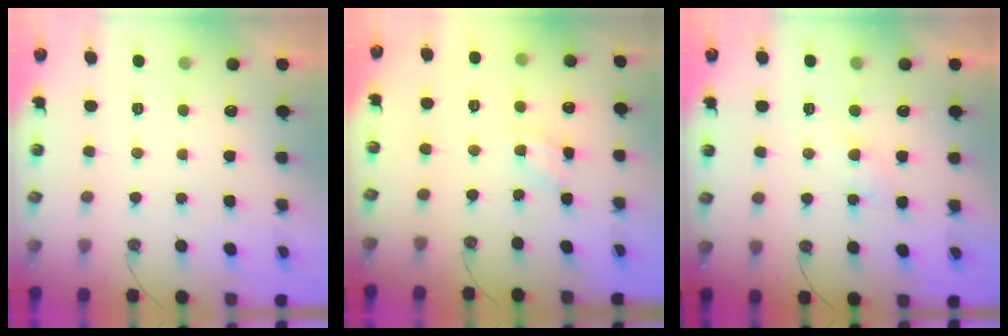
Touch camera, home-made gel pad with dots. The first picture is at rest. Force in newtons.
{"total": 6.2, "press": 6.2, "slide": 0.4}
{"total": 2.9, "press": 2.9, "slide": 0.5}